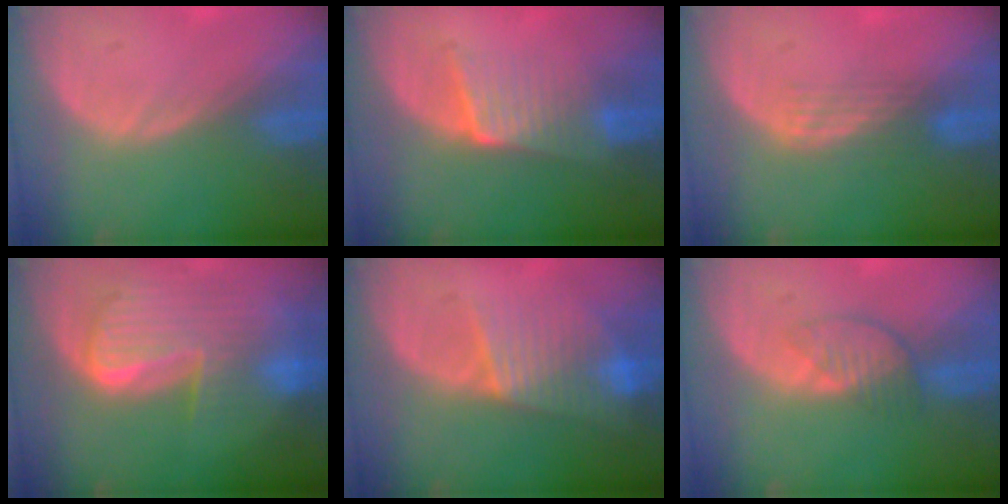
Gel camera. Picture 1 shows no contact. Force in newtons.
{"total": 6.6, "press": 5.8, "slide": 3.3}
{"total": 3.2, "press": 2.6, "slide": 1.8}
{"total": 10.1, "press": 8.7, "slide": 5.2}
{"total": 7.3, "press": 7.0, "slide": 2.2}
{"total": 4.0, "press": 3.5, "slide": 1.8}